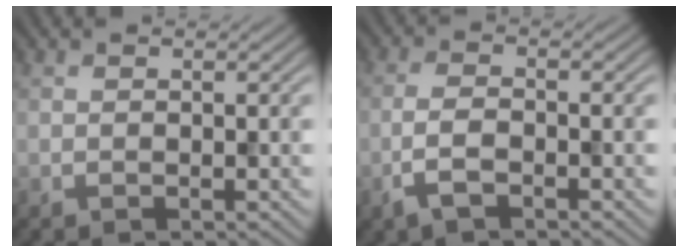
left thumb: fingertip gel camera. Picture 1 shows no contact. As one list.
[{"total": 3.5, "force": [-2.0, 1.2, 2.6], "torque": [-0.064, 0.000, -0.046]}]